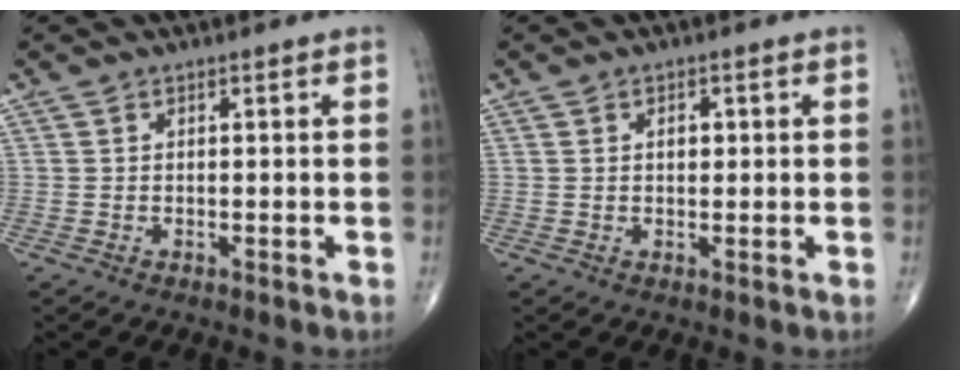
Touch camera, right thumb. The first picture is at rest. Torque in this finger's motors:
{"motor_torque": [0.07, 0.43, 0.05, -0.06, 0.00]}